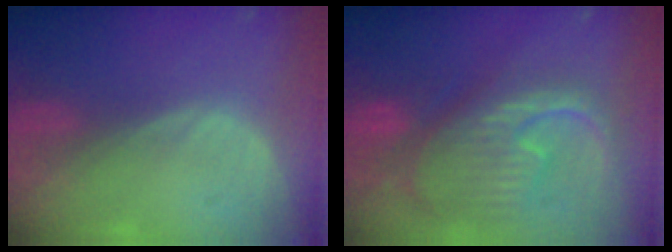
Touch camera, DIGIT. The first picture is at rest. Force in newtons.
{"total": 12.5, "press": 10.6, "slide": 6.5}